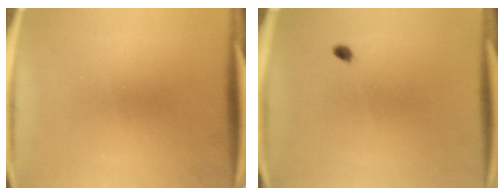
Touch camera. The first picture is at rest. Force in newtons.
{"total": 1.6}